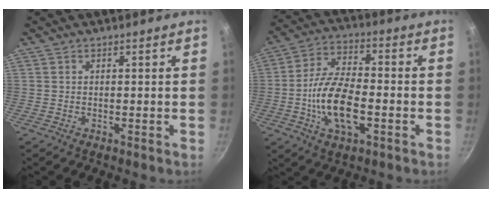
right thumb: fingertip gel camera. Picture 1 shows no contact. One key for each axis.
{"total": 13.6, "fx": -3.3, "fy": 6.5, "fz": 11.5, "tx": -0.210, "ty": 0.027, "tz": -0.068}